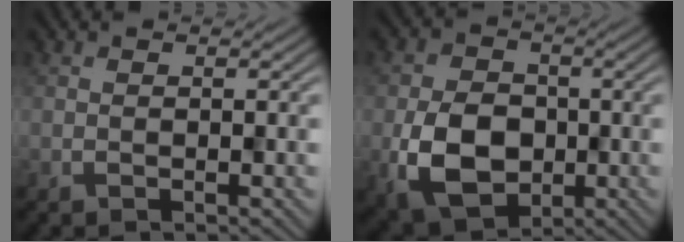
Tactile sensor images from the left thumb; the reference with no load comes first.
{"total": 8.3, "force": [-2.2, 6.2, 5.1], "torque": [-0.107, -0.016, -0.044]}